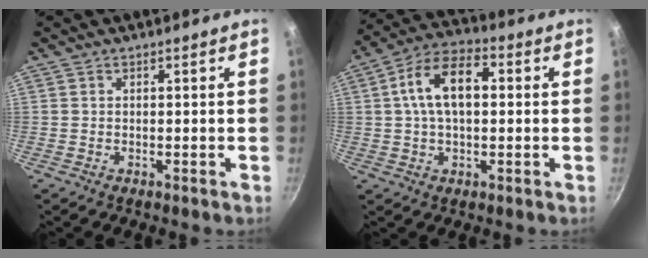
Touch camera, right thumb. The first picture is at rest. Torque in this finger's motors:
{"motor_torque": [0.82, 3.10, 1.36, 0.06, 0.10]}